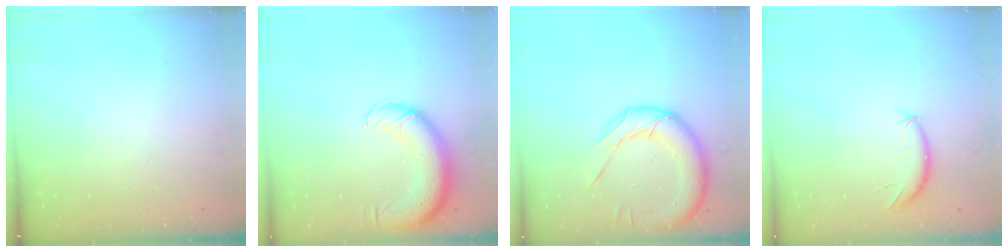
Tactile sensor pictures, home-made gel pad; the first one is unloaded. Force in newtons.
{"total": 11.7, "press": 11.3, "slide": 2.9}
{"total": 17.3, "press": 17.2, "slide": 1.8}
{"total": 6.6, "press": 6.6, "slide": 0.6}